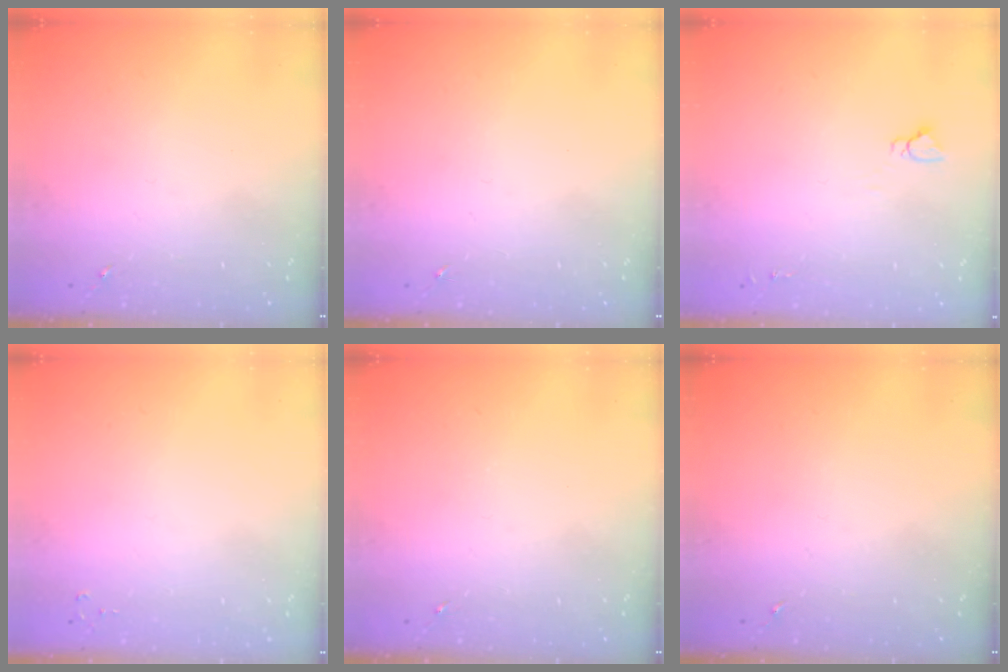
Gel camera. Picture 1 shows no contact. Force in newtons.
{"total": 0.0}
{"total": 3.6, "press": 3.6, "slide": 0.3}
{"total": 2.2, "press": 2.2, "slide": 0.2}
{"total": 0.0}
{"total": 0.0}